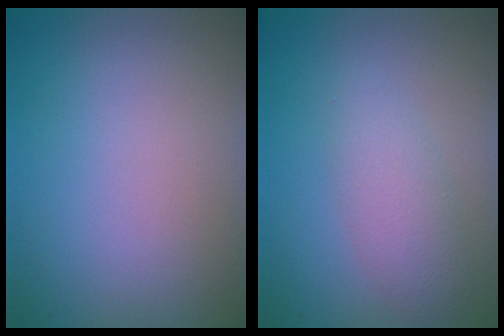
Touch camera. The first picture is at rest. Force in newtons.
{"total": 2.7, "press": 2.7, "slide": 0.1}